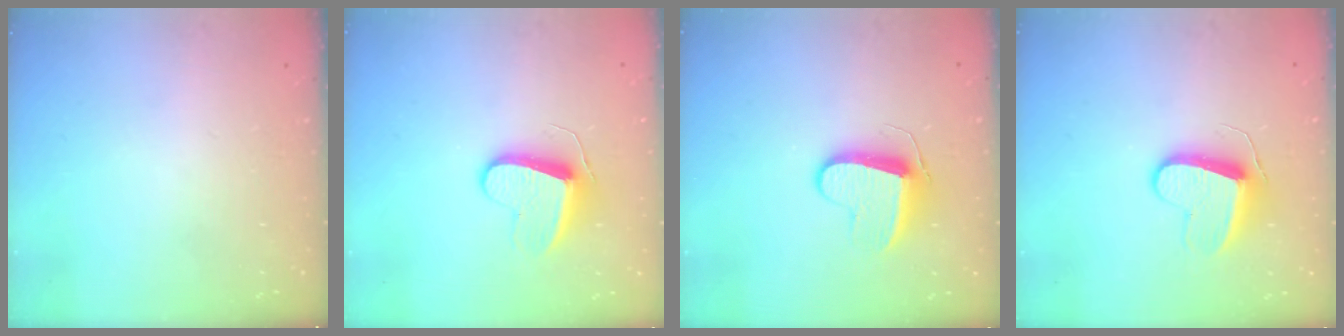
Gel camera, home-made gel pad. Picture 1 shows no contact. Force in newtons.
{"total": 10.9, "press": 10.9, "slide": 0.7}
{"total": 9.1, "press": 9.1, "slide": 0.2}
{"total": 9.9, "press": 9.8, "slide": 0.8}